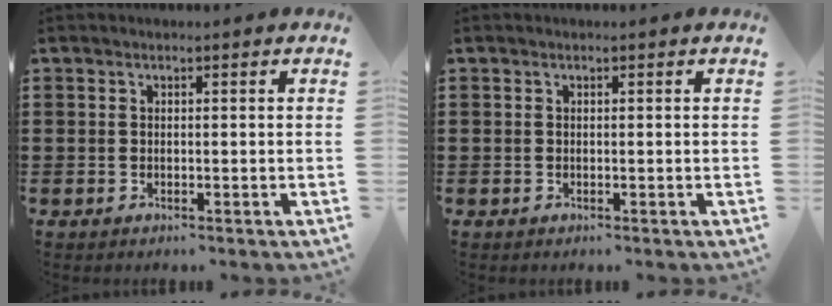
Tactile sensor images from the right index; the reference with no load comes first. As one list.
[{"total": 0.0}]